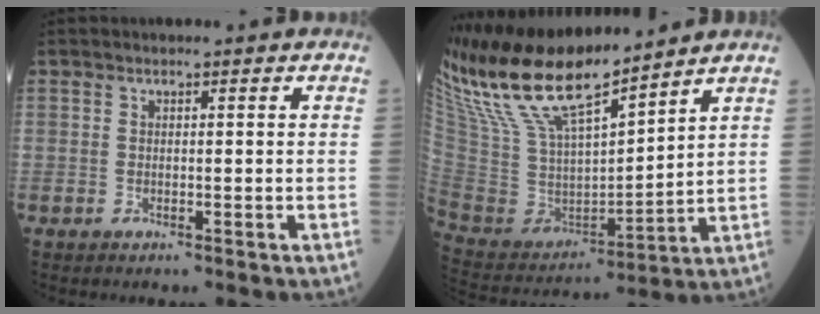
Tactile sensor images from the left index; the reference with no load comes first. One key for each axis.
{"total": 18.9, "fx": 15.9, "fy": 2.4, "fz": 9.9, "tx": -0.203, "ty": -0.001, "tz": 0.313}